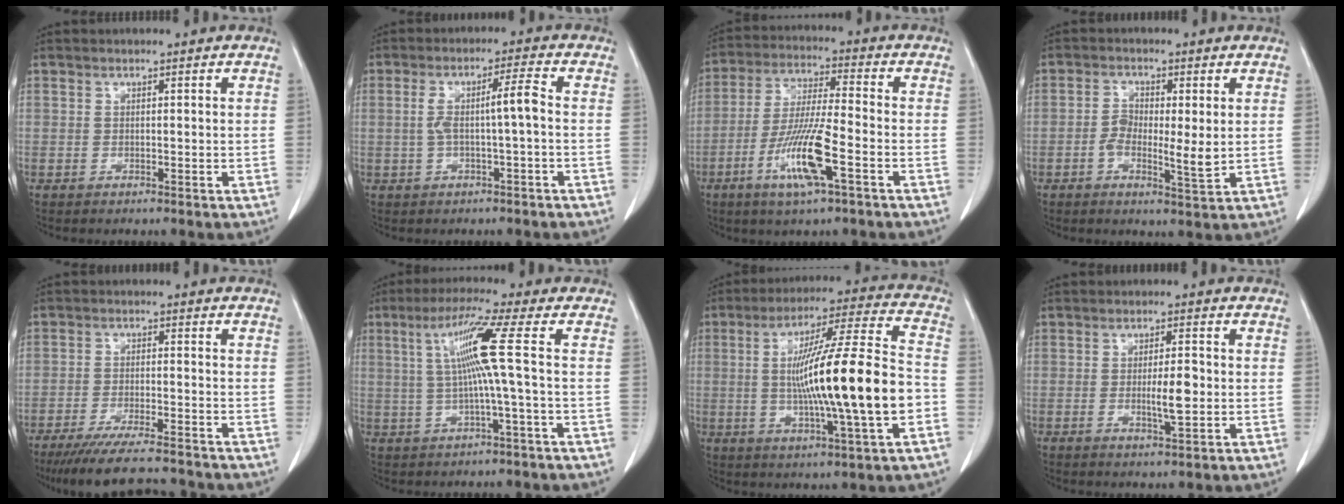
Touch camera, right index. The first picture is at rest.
{"total": 5.3, "force": [-0.3, 0.1, 5.2], "torque": [-0.100, 0.020, -0.002]}
{"total": 11.6, "force": [-4.8, 0.7, 10.6], "torque": [-0.210, -0.014, -0.093]}
{"total": 5.7, "force": [-0.4, 1.7, 5.4], "torque": [-0.098, -0.002, -0.010]}
{"total": 13.4, "force": [-12.0, 1.1, 5.8], "torque": [-0.093, -0.023, -0.180]}
{"total": 8.2, "force": [0.9, -1.8, 8.0], "torque": [-0.150, 0.015, 0.026]}
{"total": 20.0, "force": [-2.3, 0.7, 19.8], "torque": [-0.336, 0.007, -0.038]}
{"total": 4.2, "force": [-0.5, 0.8, 4.1], "torque": [-0.069, -0.001, -0.004]}